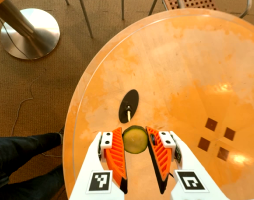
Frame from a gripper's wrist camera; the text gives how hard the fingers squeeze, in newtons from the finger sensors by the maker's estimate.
{"total": 9.0, "left": 8.9, "right": 9.0}